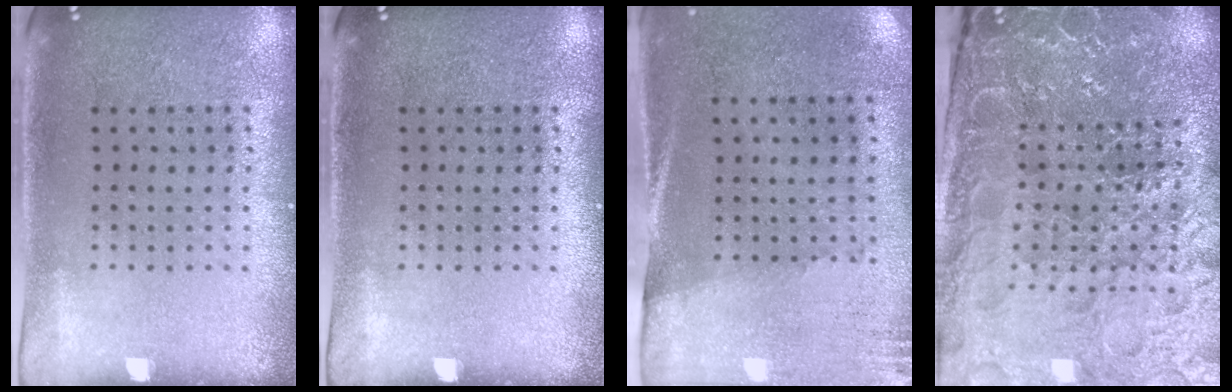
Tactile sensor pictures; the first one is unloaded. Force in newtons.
{"total": 0.0}
{"total": 2.7, "press": 2.4, "slide": 1.4}
{"total": 4.9, "press": 4.7, "slide": 1.4}